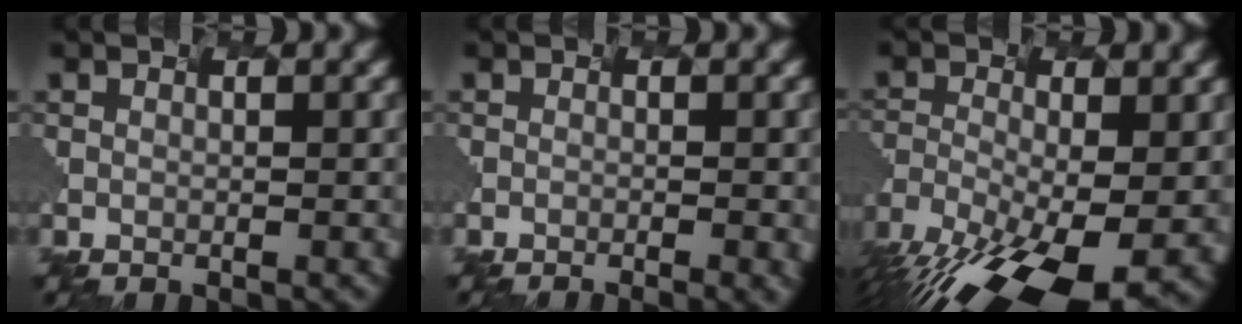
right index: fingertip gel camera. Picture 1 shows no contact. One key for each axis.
{"total": 3.2, "fx": -0.7, "fy": 1.3, "fz": 2.9, "tx": -0.012, "ty": 0.004, "tz": -0.007}
{"total": 13.4, "fx": -7.7, "fy": 4.8, "fz": 9.8, "tx": -0.194, "ty": -0.022, "tz": -0.113}